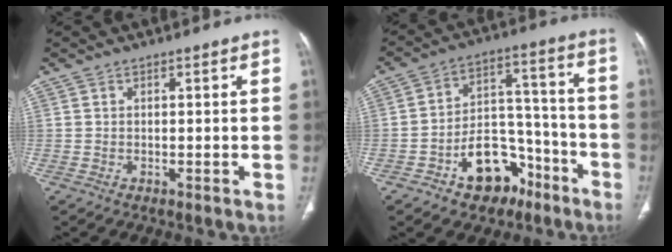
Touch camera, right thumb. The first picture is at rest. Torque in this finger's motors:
{"motor_torque": [4.06, 0.95, 0.99, -0.94, 0.03]}